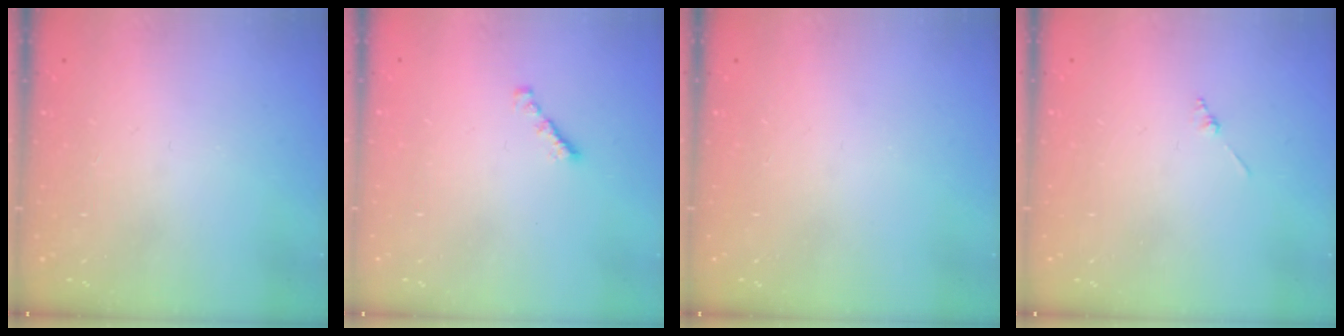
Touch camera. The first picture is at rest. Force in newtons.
{"total": 1.0, "press": 0.8, "slide": 0.5}
{"total": 0.0}
{"total": 0.8, "press": 0.8, "slide": 0.2}